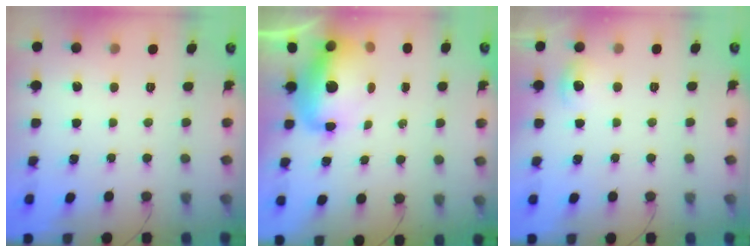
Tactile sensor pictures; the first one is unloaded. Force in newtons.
{"total": 13.5, "press": 13.1, "slide": 3.3}
{"total": 5.1, "press": 4.7, "slide": 1.8}